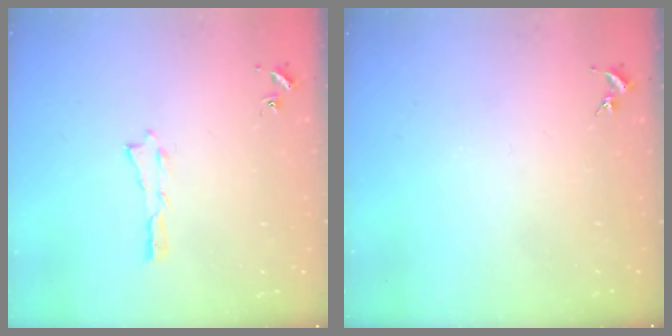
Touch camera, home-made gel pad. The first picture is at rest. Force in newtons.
{"total": 0.0}